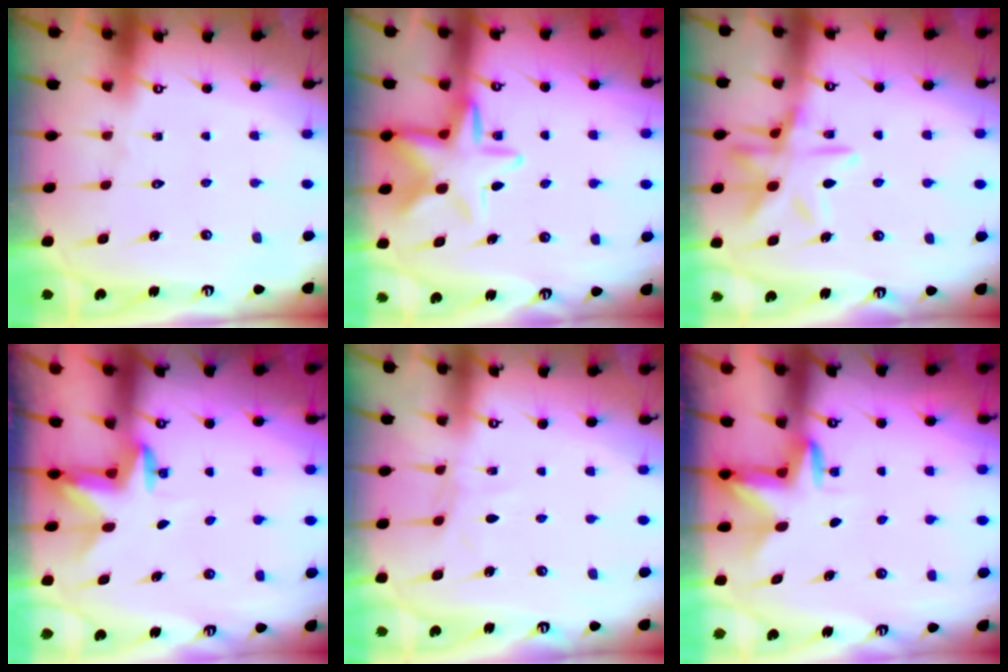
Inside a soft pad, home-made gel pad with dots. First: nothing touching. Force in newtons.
{"total": 10.9, "press": 10.8, "slide": 1.7}
{"total": 13.8, "press": 13.7, "slide": 1.0}
{"total": 2.9, "press": 2.9, "slide": 0.5}
{"total": 4.7, "press": 4.7, "slide": 0.6}
{"total": 4.2, "press": 4.2, "slide": 0.6}